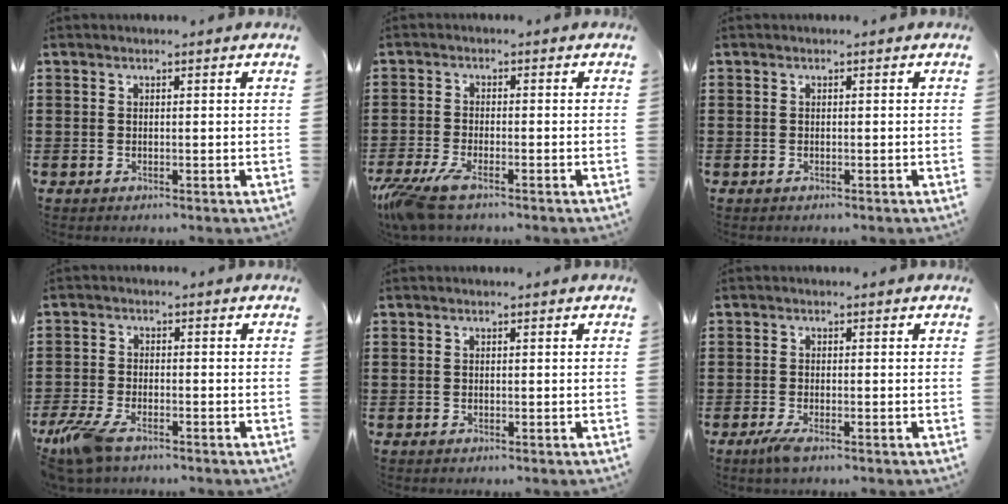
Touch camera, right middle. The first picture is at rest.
{"total": 5.0, "force": [-3.9, 0.5, 3.0], "torque": [-0.086, -0.021, -0.081]}
{"total": 0.0}
{"total": 6.4, "force": [-4.4, 2.1, 4.1], "torque": [-0.106, -0.013, -0.086]}
{"total": 0.0}
{"total": 2.1, "force": [-1.3, 0.4, 1.7], "torque": [-0.037, -0.006, -0.025]}